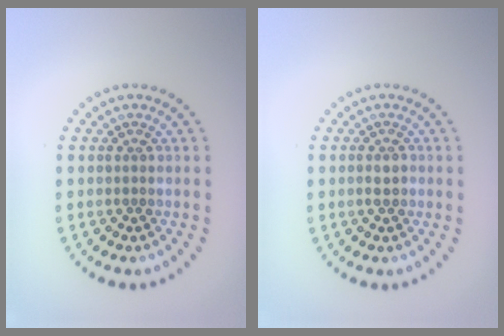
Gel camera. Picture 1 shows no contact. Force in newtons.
{"total": 1.1, "press": 1.0, "slide": 0.3}